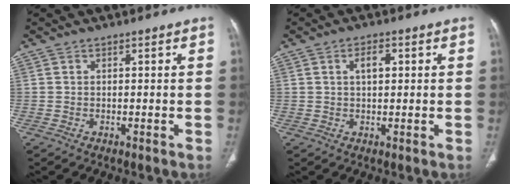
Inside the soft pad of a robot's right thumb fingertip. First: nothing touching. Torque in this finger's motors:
{"motor_torque": [-0.04, 0.31, 0.23, -0.07, 0.03]}